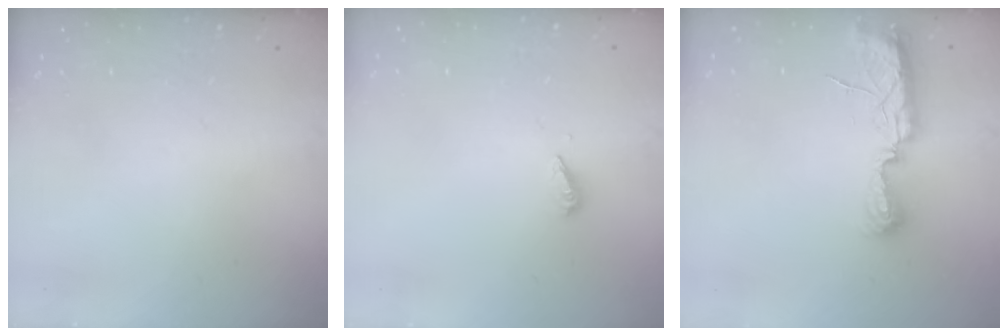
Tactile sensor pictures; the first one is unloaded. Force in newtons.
{"total": 2.8, "press": 2.8, "slide": 0.2}
{"total": 10.0, "press": 8.9, "slide": 4.5}